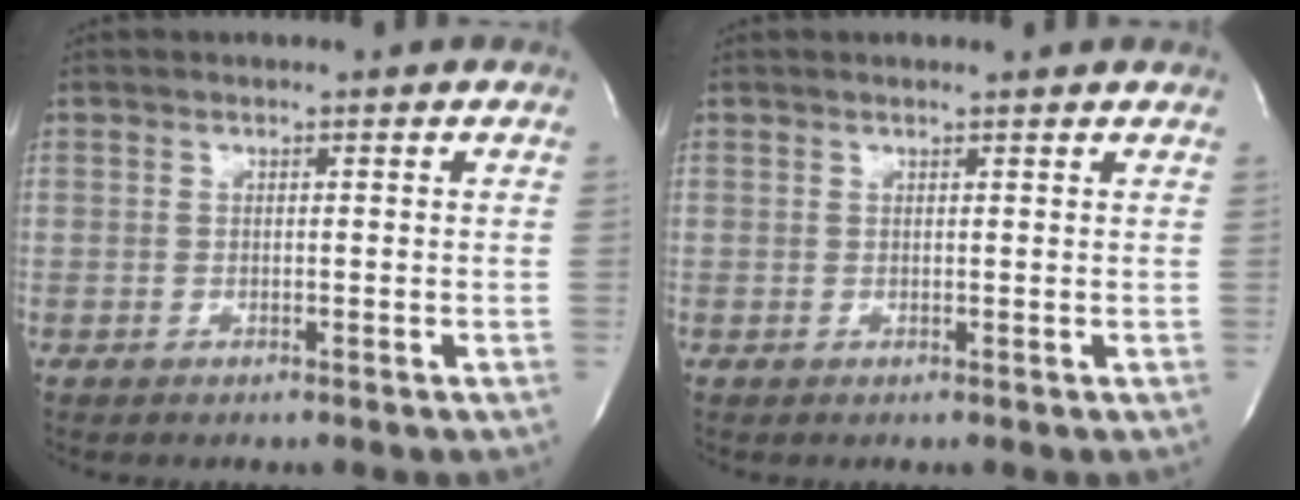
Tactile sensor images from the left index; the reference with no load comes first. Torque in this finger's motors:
{"motor_torque": [0.23, -0.21, 0.06, -0.01]}